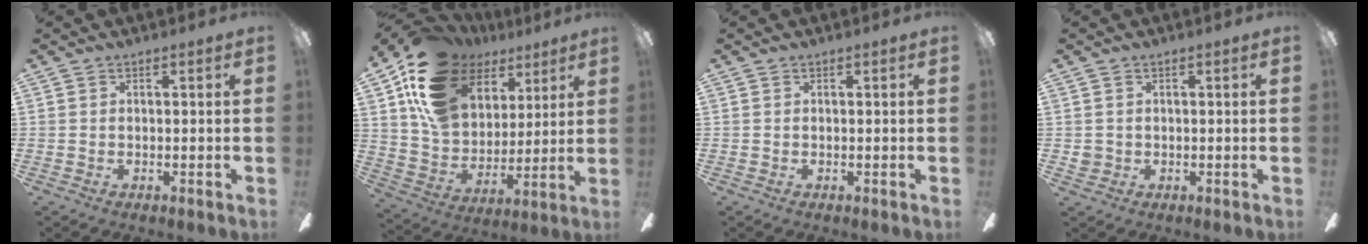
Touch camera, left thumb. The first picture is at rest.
{"total": 20.0, "force": [10.6, 13.9, 9.8], "torque": [-0.193, -0.047, 0.201]}
{"total": 0.0}
{"total": 2.0, "force": [0.2, 1.9, 0.3], "torque": [-0.008, 0.004, 0.003]}